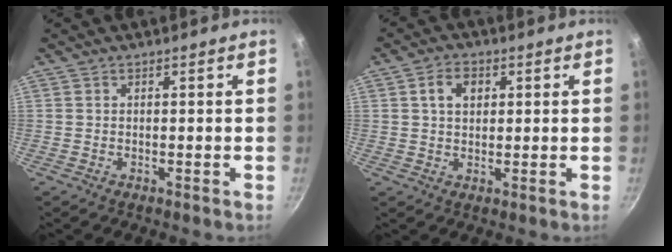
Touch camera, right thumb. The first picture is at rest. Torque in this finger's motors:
{"motor_torque": [-0.54, 0.41, 0.45, -0.28, -0.01]}